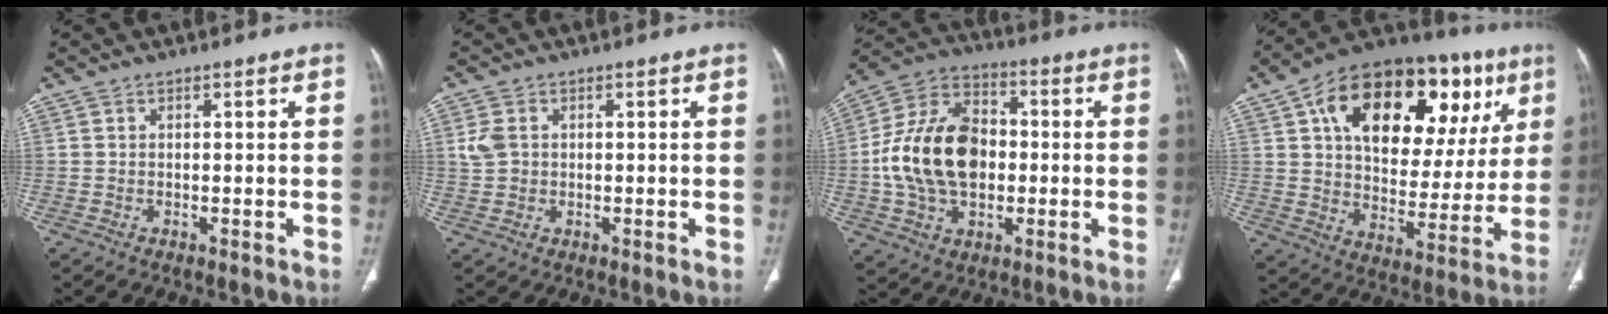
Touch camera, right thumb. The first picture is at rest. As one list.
[{"total": 3.6, "force": [0.7, 2.8, 2.2], "torque": [-0.046, 0.004, 0.017]}, {"total": 19.0, "force": [-0.9, 12.9, 14.0], "torque": [-0.240, 0.027, -0.015]}, {"total": 30.6, "force": [12.4, 16.6, 22.5], "torque": [-0.302, 0.022, 0.194]}]